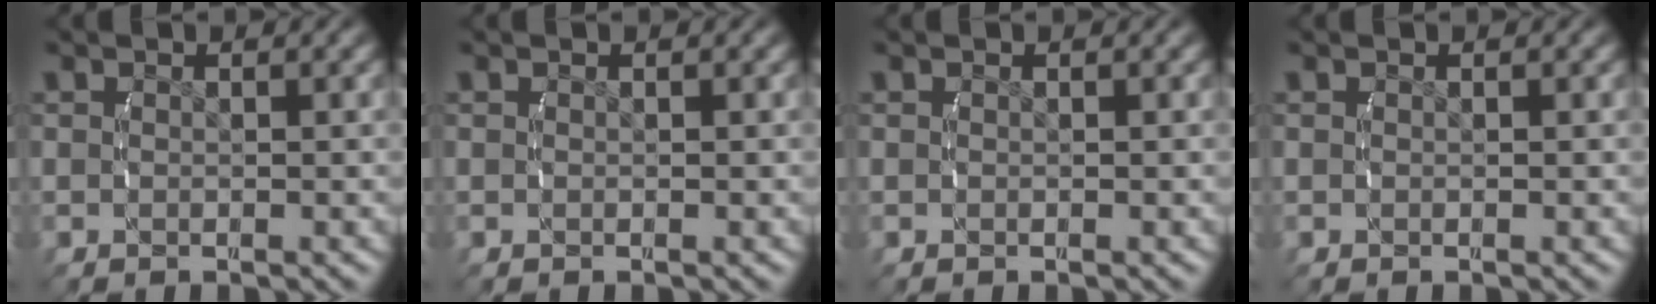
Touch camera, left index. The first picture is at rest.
{"total": 0.0}
{"total": 0.0}
{"total": 0.0}